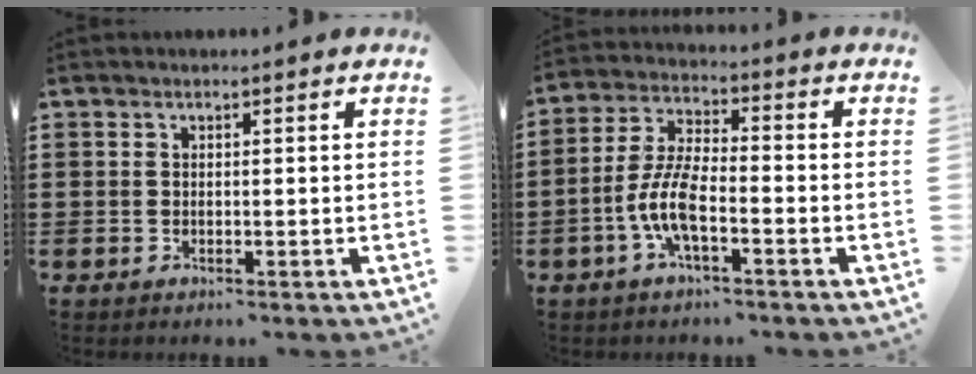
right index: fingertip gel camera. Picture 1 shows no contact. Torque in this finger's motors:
{"motor_torque": [1.58, 0.56, 0.29, 0.21]}